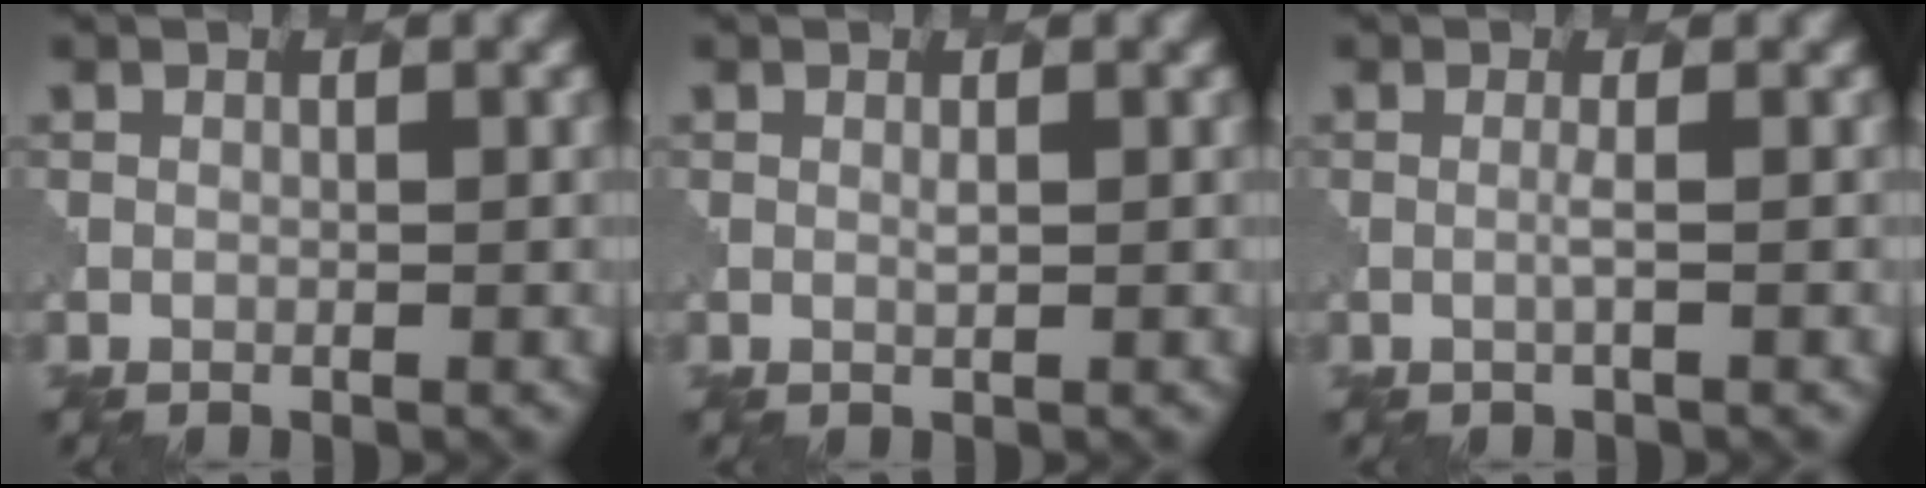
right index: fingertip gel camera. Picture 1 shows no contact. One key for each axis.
{"total": 0.6, "fx": 0.5, "fy": -0.1, "fz": 0.4, "tx": -0.009, "ty": 0.001, "tz": 0.009}
{"total": 0.9, "fx": 0.1, "fy": 0.0, "fz": 0.9, "tx": -0.012, "ty": 0.002, "tz": -0.005}